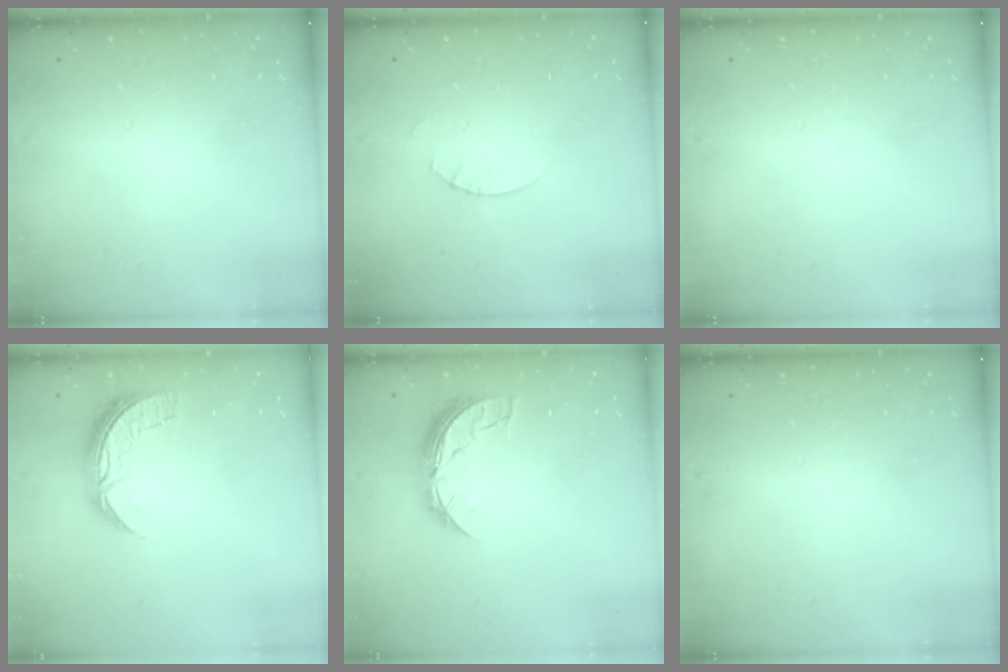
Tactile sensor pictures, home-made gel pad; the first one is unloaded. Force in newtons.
{"total": 1.9, "press": 1.9, "slide": 0.2}
{"total": 0.0}
{"total": 8.8, "press": 8.8, "slide": 0.6}
{"total": 8.0, "press": 8.0, "slide": 0.5}
{"total": 0.0}